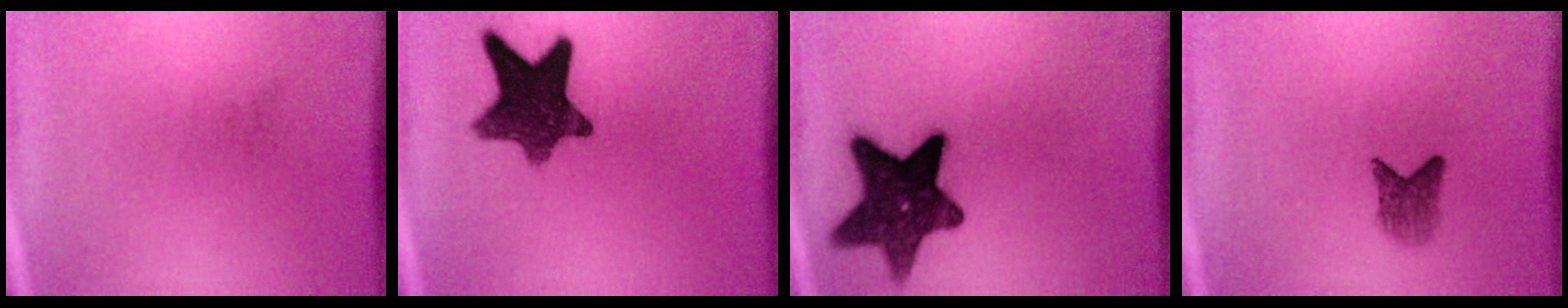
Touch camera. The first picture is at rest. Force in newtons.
{"total": 11.5}
{"total": 13.4}
{"total": 2.8}